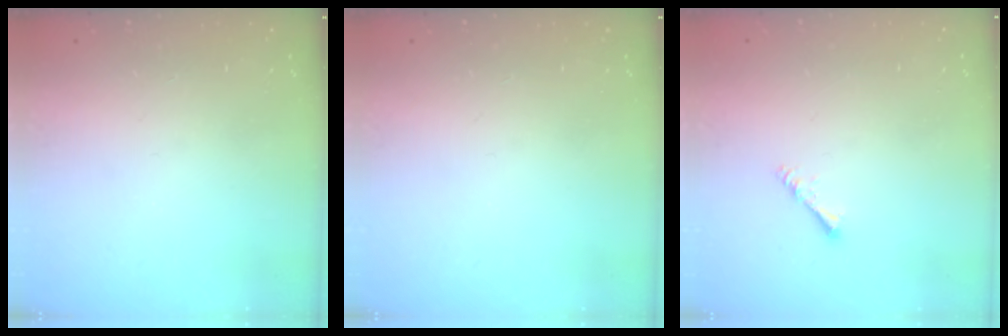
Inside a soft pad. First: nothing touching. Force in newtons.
{"total": 0.0}
{"total": 1.4, "press": 1.4, "slide": 0.3}